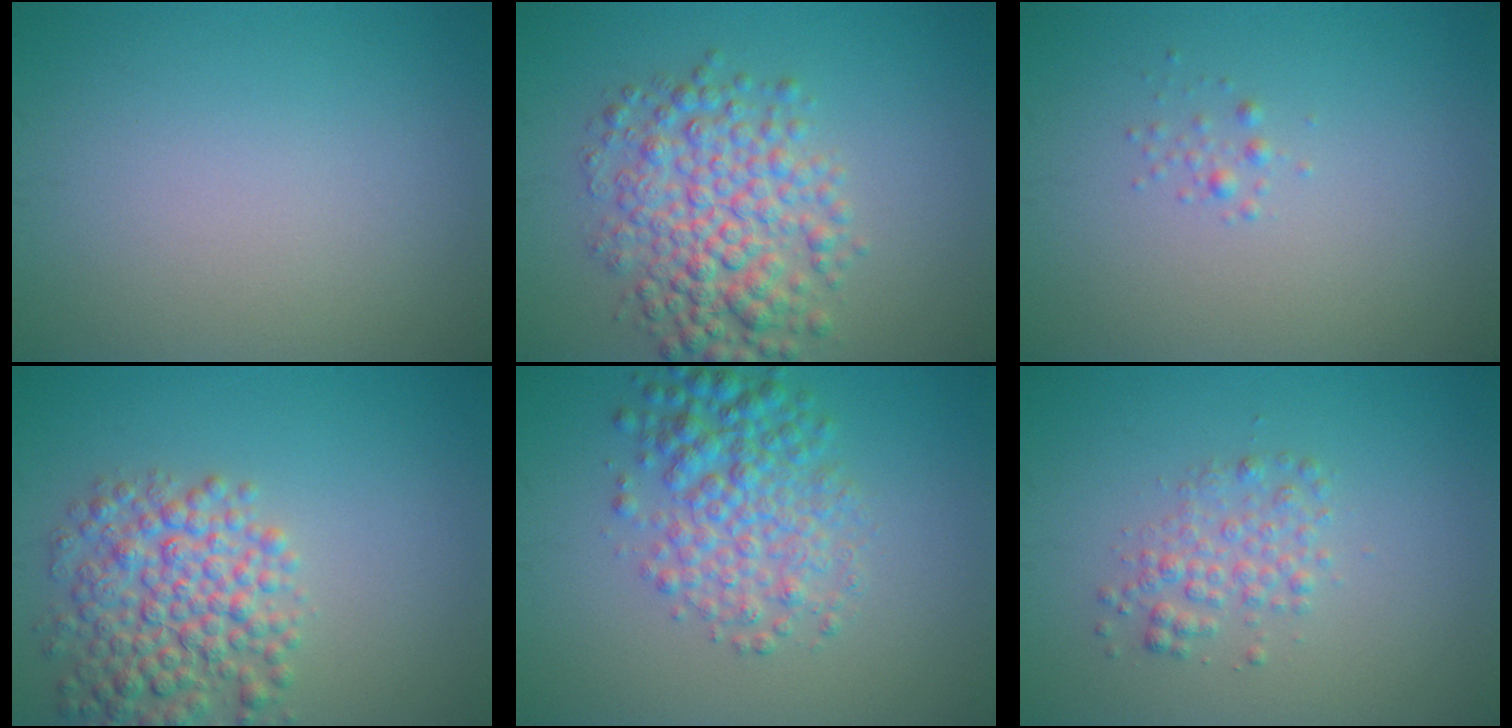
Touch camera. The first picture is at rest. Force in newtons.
{"total": 6.2, "press": 6.2, "slide": 0.1}
{"total": 0.7, "press": 0.7, "slide": 0.0}
{"total": 6.0, "press": 6.0, "slide": 0.2}
{"total": 5.0, "press": 5.0, "slide": 0.1}
{"total": 2.2, "press": 2.2, "slide": 0.0}